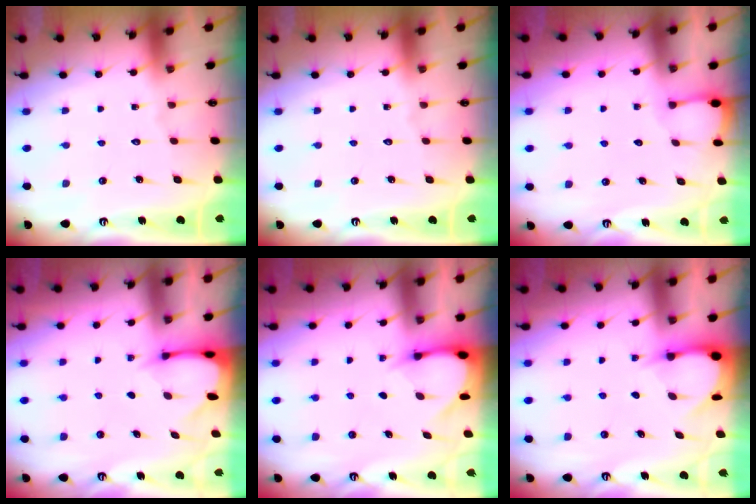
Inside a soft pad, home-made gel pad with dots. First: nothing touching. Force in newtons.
{"total": 0.0}
{"total": 1.5, "press": 1.5, "slide": 0.1}
{"total": 2.3, "press": 2.3, "slide": 0.3}
{"total": 3.6, "press": 3.6, "slide": 0.2}
{"total": 3.3, "press": 3.3, "slide": 0.4}